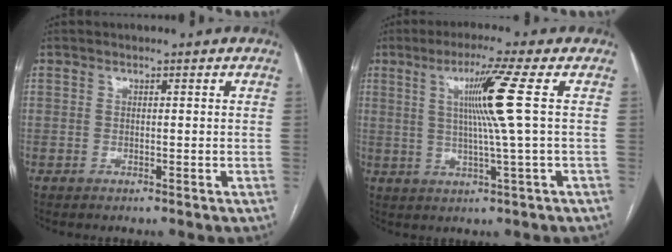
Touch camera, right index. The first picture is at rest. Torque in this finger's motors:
{"motor_torque": [0.57, 0.34, 0.26, 0.10]}